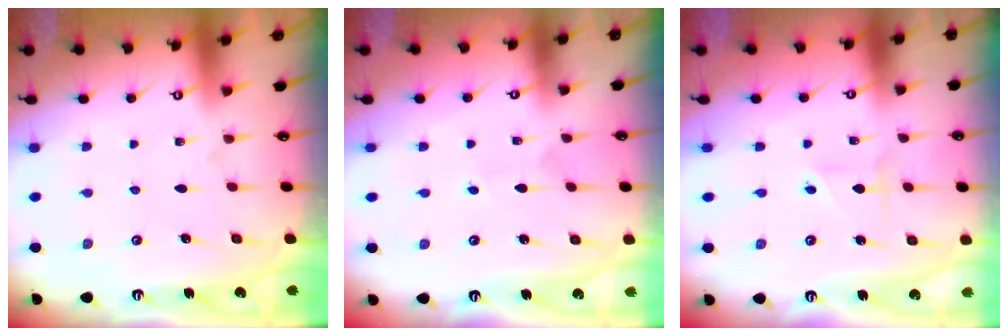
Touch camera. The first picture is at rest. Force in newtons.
{"total": 2.5, "press": 2.5, "slide": 0.1}
{"total": 2.0, "press": 1.9, "slide": 0.5}